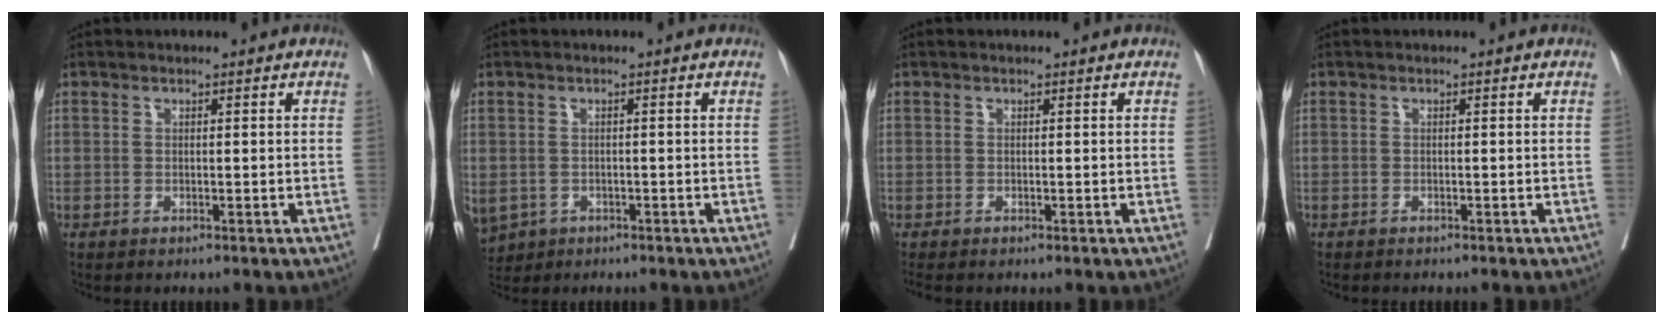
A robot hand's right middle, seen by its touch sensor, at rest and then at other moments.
{"total": 8.9, "force": [-4.3, 7.0, 3.5], "torque": [-0.105, -0.007, -0.058]}
{"total": 0.9, "force": [-0.9, 0.1, 0.3], "torque": [-0.010, -0.005, -0.018]}
{"total": 1.9, "force": [-1.7, 0.4, 0.7], "torque": [-0.015, -0.002, -0.020]}